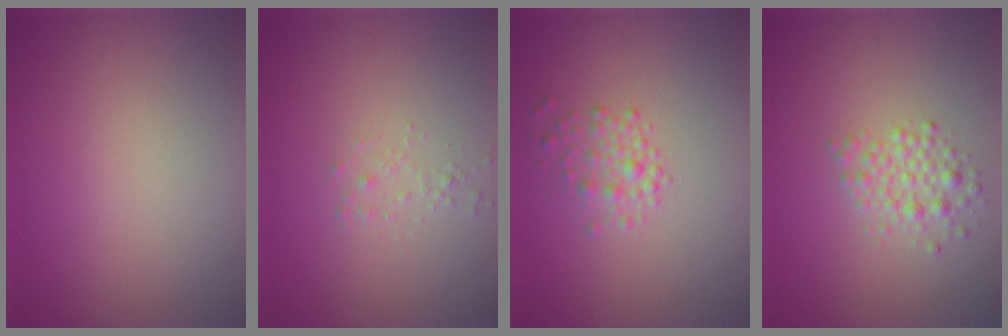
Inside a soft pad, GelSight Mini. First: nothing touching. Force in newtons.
{"total": 0.8, "press": 0.7, "slide": 0.1}
{"total": 2.1, "press": 2.1, "slide": 0.1}
{"total": 2.5, "press": 2.5, "slide": 0.1}